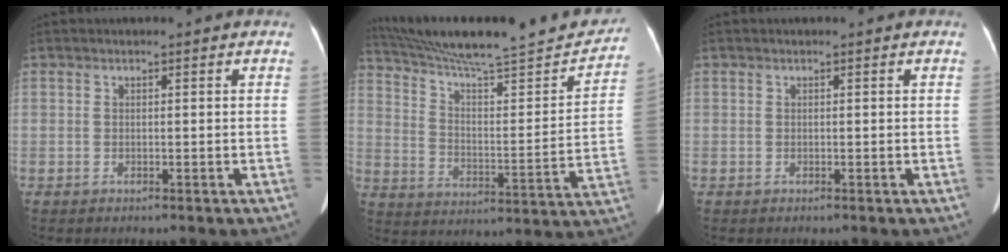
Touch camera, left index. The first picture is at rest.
{"total": 24.5, "force": [22.3, 2.4, 9.9], "torque": [-0.160, -0.020, 0.319]}
{"total": 0.0}